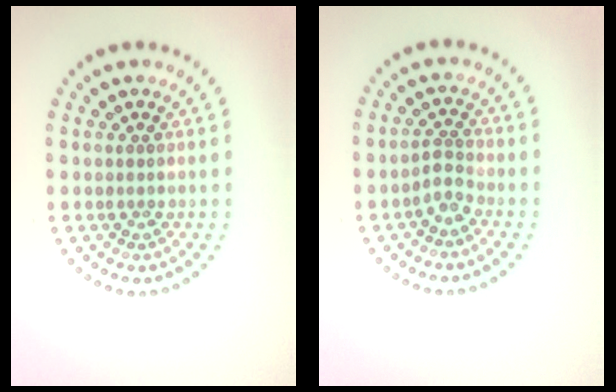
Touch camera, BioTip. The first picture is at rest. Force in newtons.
{"total": 1.8, "press": 1.3, "slide": 1.2}